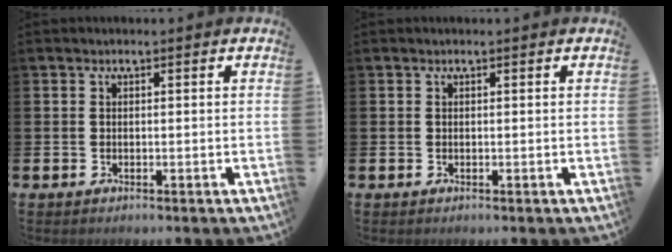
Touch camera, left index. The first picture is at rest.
{"total": 0.0}